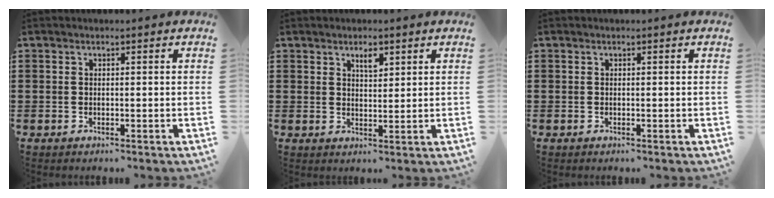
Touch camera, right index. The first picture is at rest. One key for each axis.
{"total": 2.5, "fx": 1.6, "fy": 0.9, "fz": 1.6, "tx": -0.027, "ty": 0.000, "tz": 0.027}
{"total": 0.0}